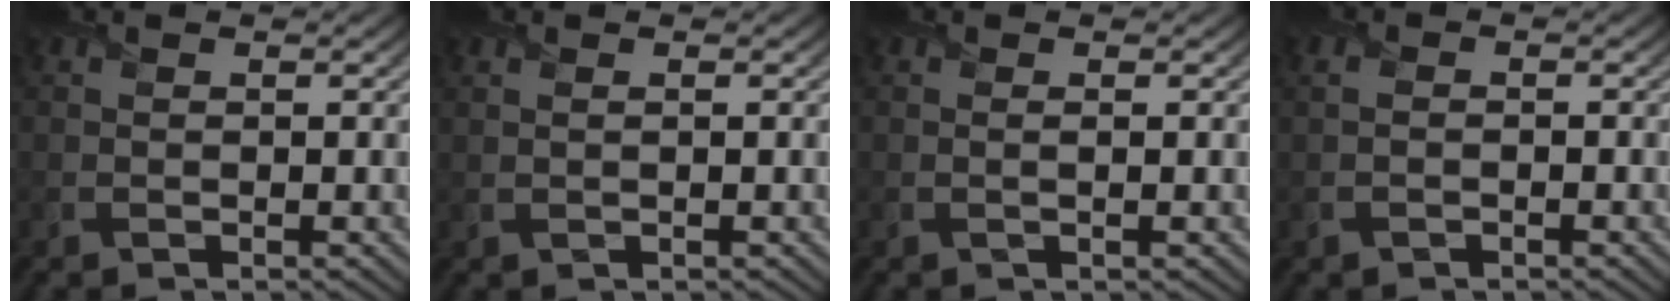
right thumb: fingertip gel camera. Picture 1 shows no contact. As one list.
[{"total": 0.6, "force": [0.2, 0.0, 0.6], "torque": [-0.014, 0.004, 0.003]}, {"total": 0.6, "force": [0.0, -0.1, 0.6], "torque": [-0.013, 0.002, -0.003]}, {"total": 1.5, "force": [-0.5, 0.9, 1.0], "torque": [-0.025, 0.000, -0.008]}]